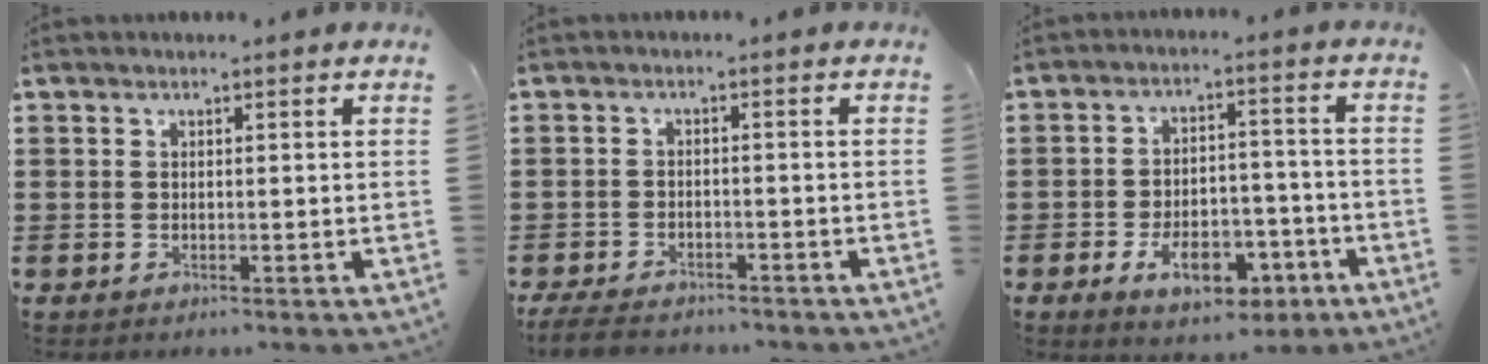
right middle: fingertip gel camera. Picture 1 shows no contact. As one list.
[{"total": 3.5, "force": [-3.3, 0.7, 1.0], "torque": [-0.034, -0.004, -0.070]}, {"total": 8.8, "force": [-4.9, 4.3, 5.9], "torque": [-0.097, 0.014, -0.087]}]